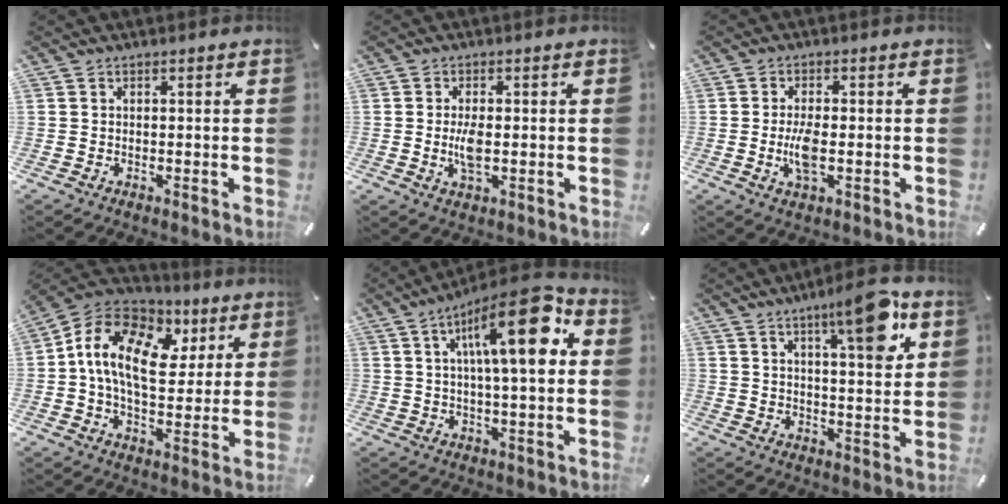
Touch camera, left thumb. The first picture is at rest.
{"total": 4.8, "force": [-0.3, 2.0, 4.3], "torque": [-0.099, -0.007, -0.010]}
{"total": 5.7, "force": [-0.8, 2.2, 5.2], "torque": [-0.115, -0.006, -0.020]}
{"total": 15.8, "force": [4.1, 10.4, 11.1], "torque": [-0.225, -0.010, 0.071]}
{"total": 19.0, "force": [5.8, 5.3, 17.3], "torque": [-0.255, -0.019, 0.081]}
{"total": 13.4, "force": [7.3, 3.5, 10.7], "torque": [-0.144, -0.042, 0.113]}